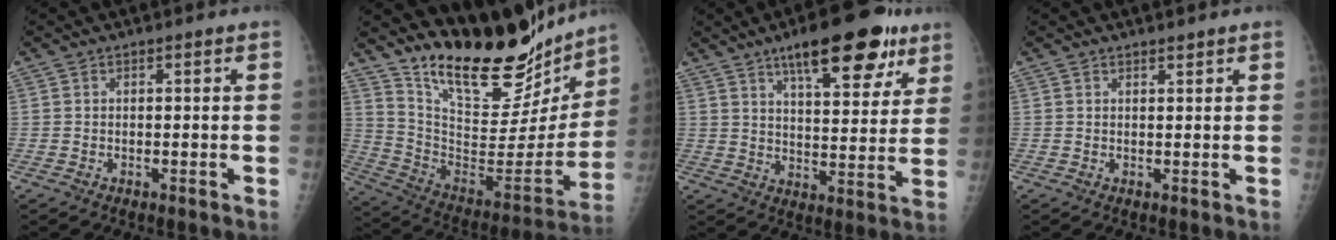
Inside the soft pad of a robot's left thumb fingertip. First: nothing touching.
{"total": 26.6, "force": [22.0, 8.5, 12.3], "torque": [-0.162, -0.123, 0.340]}
{"total": 23.8, "force": [14.7, 8.1, 16.8], "torque": [-0.219, -0.048, 0.233]}
{"total": 0.9, "force": [0.8, 0.1, 0.3], "torque": [-0.004, -0.007, 0.014]}